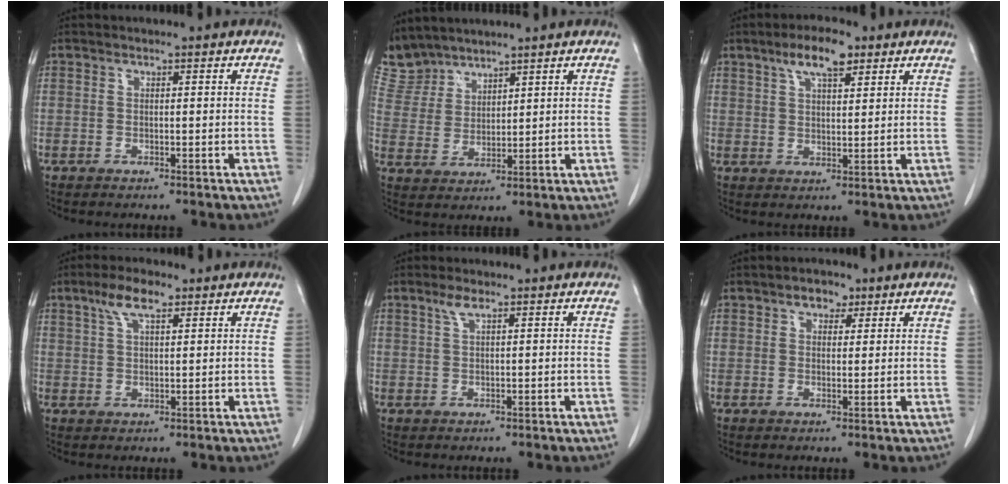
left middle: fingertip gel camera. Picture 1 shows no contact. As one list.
[{"total": 6.1, "force": [5.9, 1.5, -0.3], "torque": [-0.008, 0.009, 0.136]}, {"total": 6.6, "force": [4.1, 2.0, 4.8], "torque": [-0.090, 0.011, 0.069]}, {"total": 5.0, "force": [3.0, 1.6, 3.7], "torque": [-0.078, 0.013, 0.057]}, {"total": 1.9, "force": [1.2, 0.4, 1.4], "torque": [-0.032, 0.006, 0.026]}, {"total": 2.8, "force": [1.7, 1.8, 1.4], "torque": [-0.023, 0.007, 0.027]}]